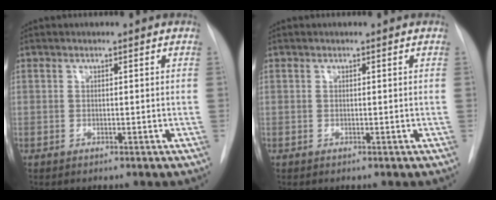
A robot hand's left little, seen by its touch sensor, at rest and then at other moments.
{"total": 0.0}